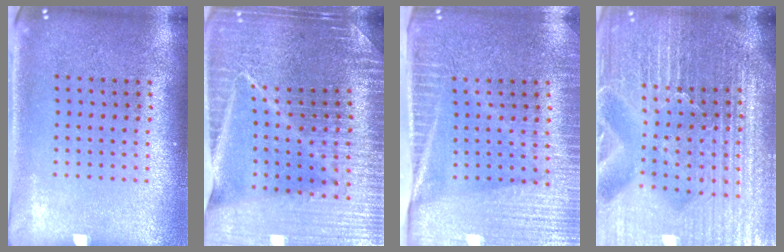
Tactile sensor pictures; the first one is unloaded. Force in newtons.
{"total": 4.7, "press": 4.4, "slide": 1.7}
{"total": 4.1, "press": 3.7, "slide": 1.8}
{"total": 6.4, "press": 5.7, "slide": 2.9}